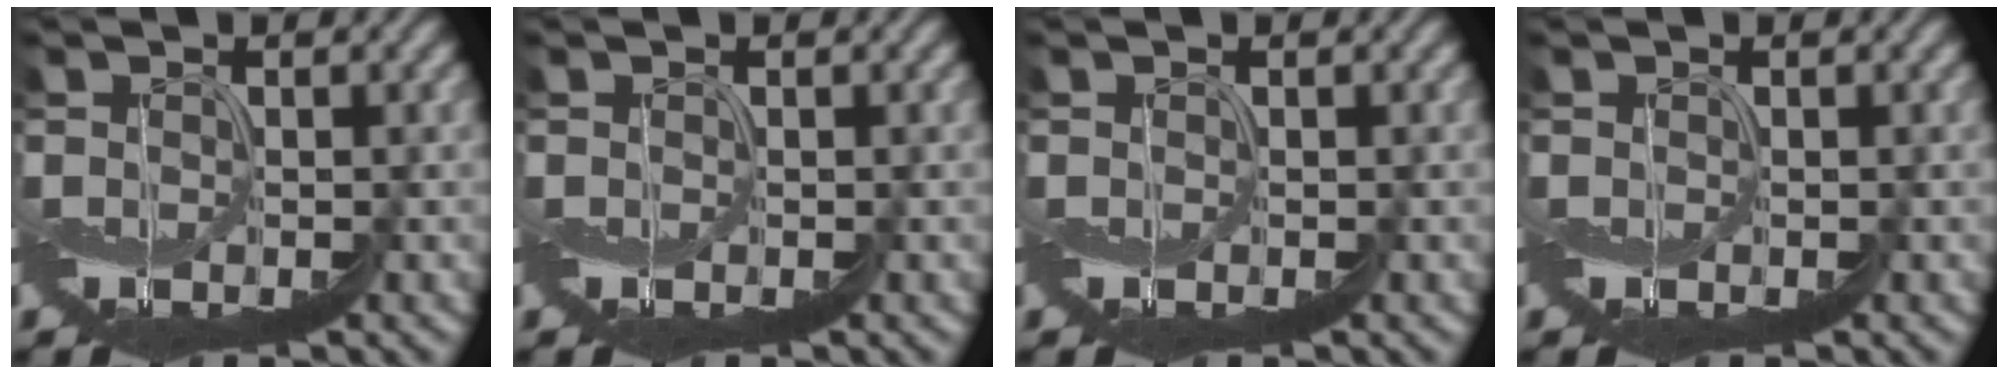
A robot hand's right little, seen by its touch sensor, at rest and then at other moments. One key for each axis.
{"total": 0.0}
{"total": 0.0}
{"total": 0.0}